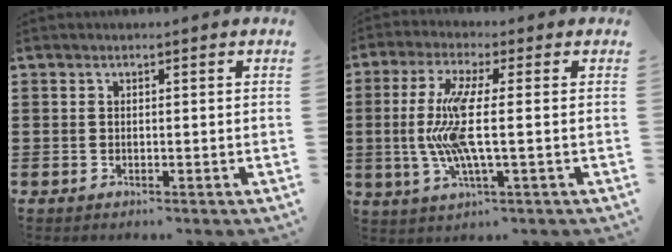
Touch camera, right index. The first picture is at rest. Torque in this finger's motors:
{"motor_torque": [2.14, 0.00, 0.49, 0.21]}